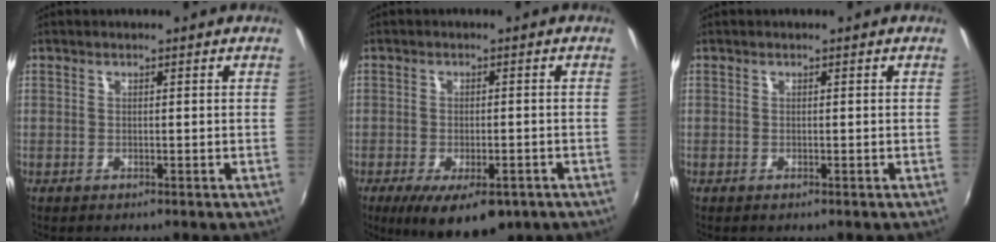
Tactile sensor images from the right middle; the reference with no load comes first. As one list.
[{"total": 10.7, "force": [-6.5, 4.2, 7.4], "torque": [-0.138, -0.031, -0.090]}, {"total": 0.0}]